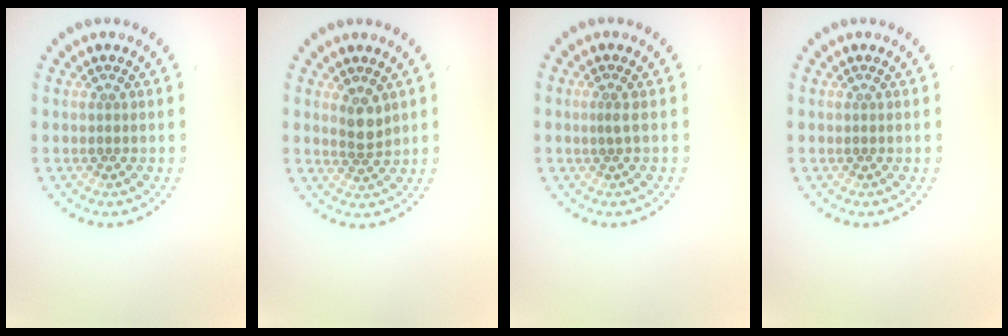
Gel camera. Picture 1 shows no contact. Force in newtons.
{"total": 2.0, "press": 1.7, "slide": 1.0}
{"total": 0.6, "press": 0.3, "slide": 0.5}
{"total": 0.0}